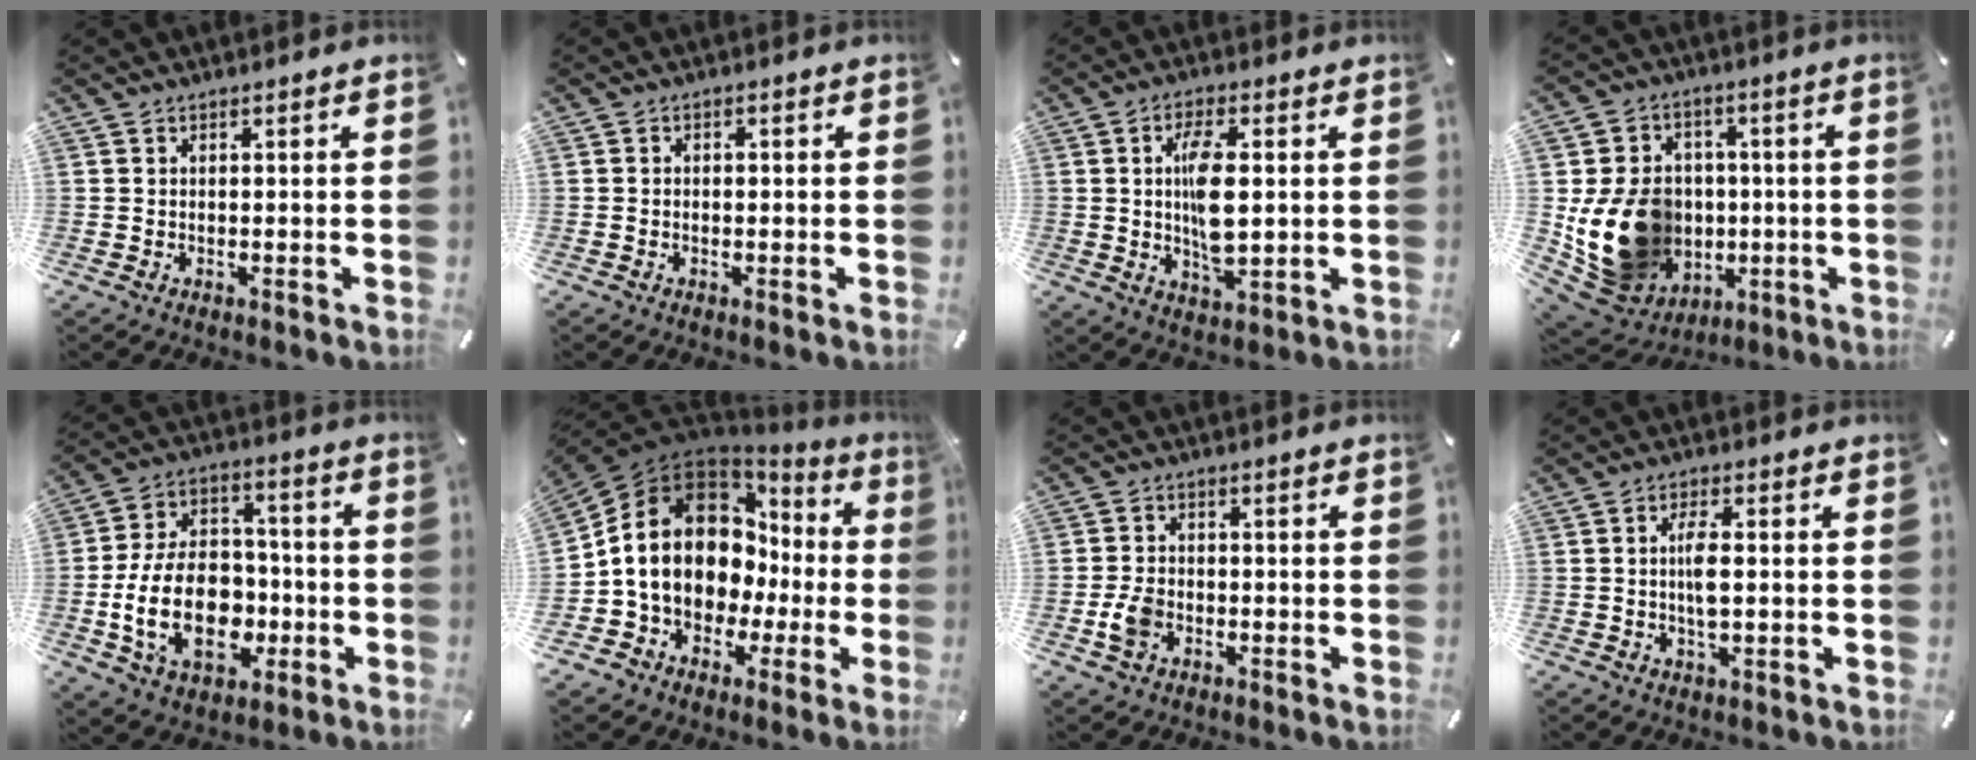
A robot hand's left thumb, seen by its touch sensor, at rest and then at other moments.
{"total": 1.0, "force": [-0.3, 0.7, 0.6], "torque": [-0.012, 0.003, -0.006]}
{"total": 9.5, "force": [1.1, 3.9, 8.7], "torque": [-0.183, -0.011, 0.007]}
{"total": 17.3, "force": [-1.6, 14.8, 8.8], "torque": [-0.168, 0.007, -0.011]}
{"total": 20.2, "force": [-4.7, 13.8, 14.0], "torque": [-0.276, 0.016, -0.073]}
{"total": 17.1, "force": [2.2, 13.5, 10.2], "torque": [-0.199, -0.024, 0.044]}
{"total": 5.0, "force": [-1.6, 3.7, 3.0], "torque": [-0.069, 0.004, -0.031]}
{"total": 5.0, "force": [0.2, 1.4, 4.8], "torque": [-0.105, -0.005, -0.003]}